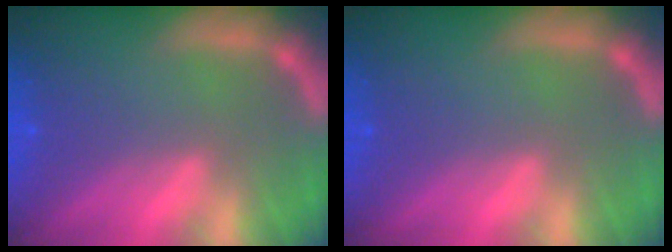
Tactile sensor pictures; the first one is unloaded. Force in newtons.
{"total": 0.0}